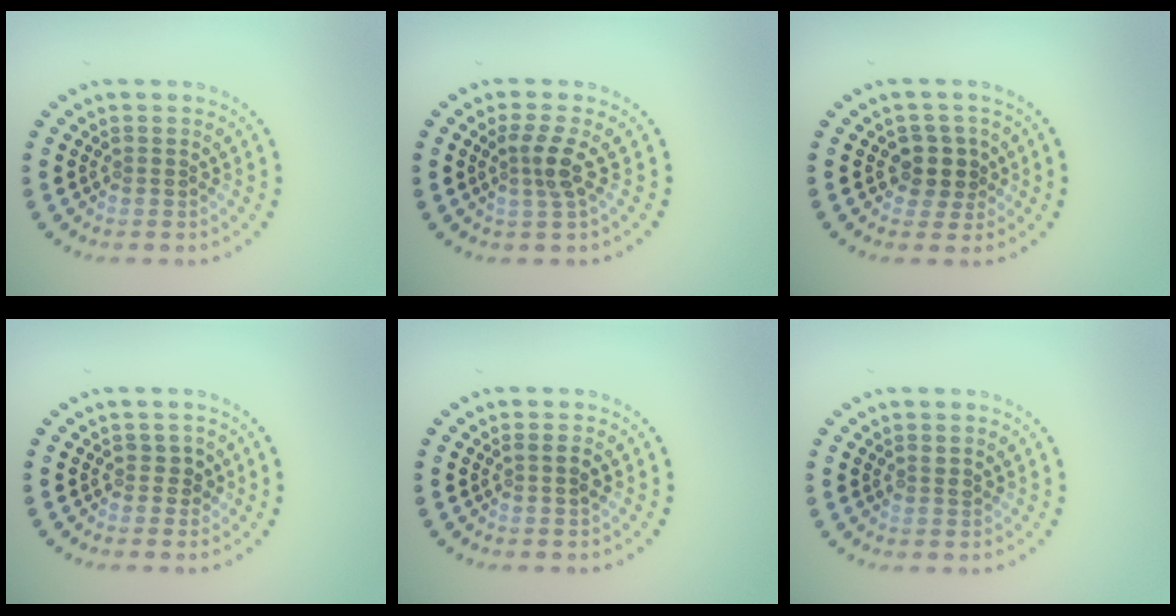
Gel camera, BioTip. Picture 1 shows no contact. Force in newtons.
{"total": 2.3, "press": 1.8, "slide": 1.5}
{"total": 2.7, "press": 2.4, "slide": 1.2}
{"total": 1.2, "press": 1.0, "slide": 0.6}
{"total": 1.1, "press": 1.0, "slide": 0.5}
{"total": 0.8, "press": 0.7, "slide": 0.3}